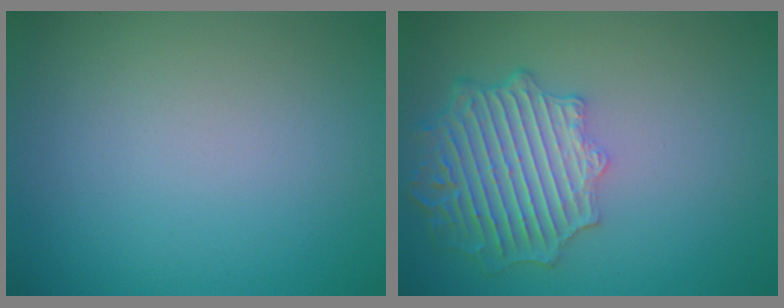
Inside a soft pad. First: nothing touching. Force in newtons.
{"total": 6.2, "press": 5.0, "slide": 3.7}